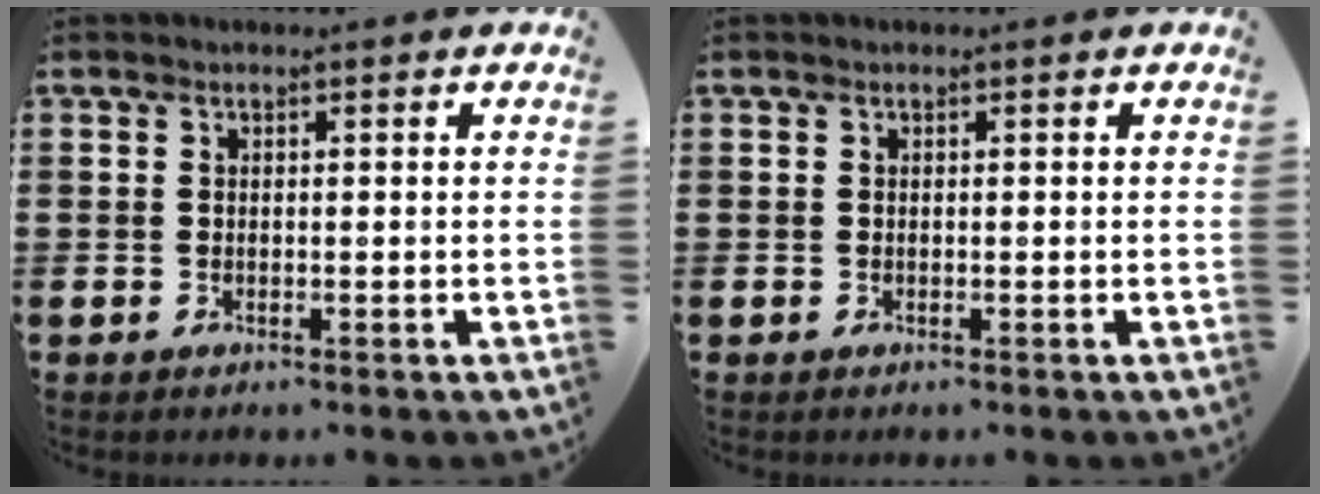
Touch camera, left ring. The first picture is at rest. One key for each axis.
{"total": 0.0}